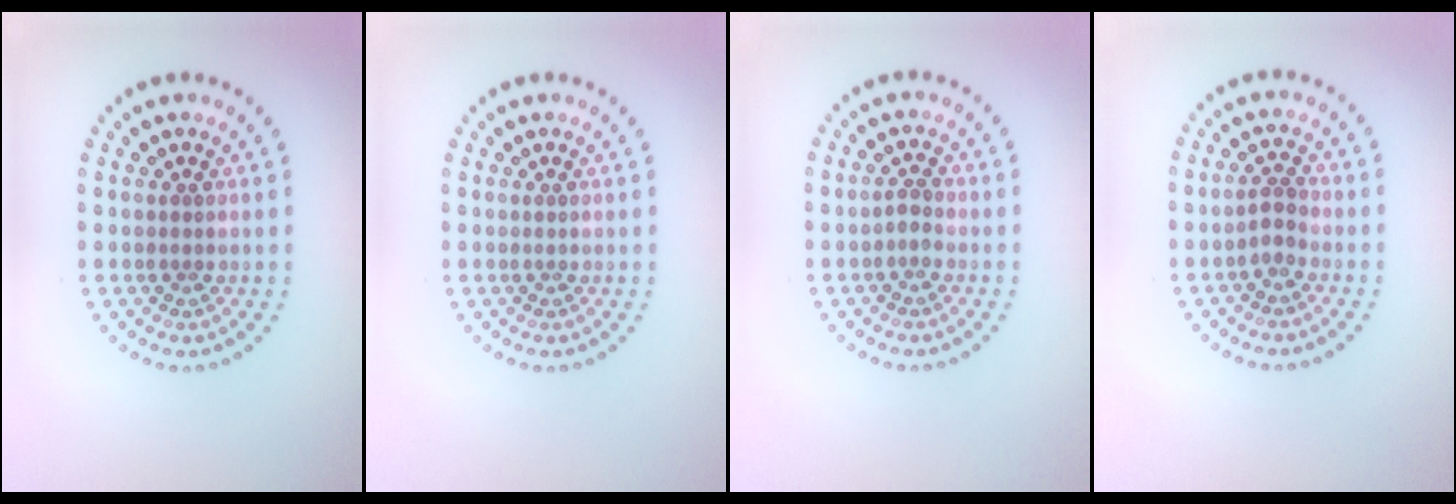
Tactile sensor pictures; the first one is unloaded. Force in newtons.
{"total": 0.0}
{"total": 1.0, "press": 1.0, "slide": 0.4}
{"total": 1.5, "press": 1.3, "slide": 0.6}